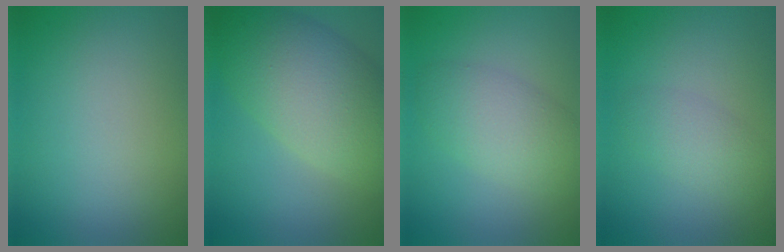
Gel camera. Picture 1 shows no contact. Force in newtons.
{"total": 9.5, "press": 9.5, "slide": 0.6}
{"total": 4.5, "press": 4.5, "slide": 0.2}
{"total": 2.2, "press": 2.2, "slide": 0.0}